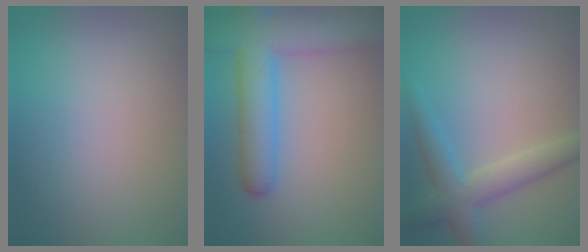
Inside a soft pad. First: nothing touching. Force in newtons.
{"total": 8.0, "press": 8.0, "slide": 0.4}
{"total": 3.4, "press": 3.4, "slide": 0.1}